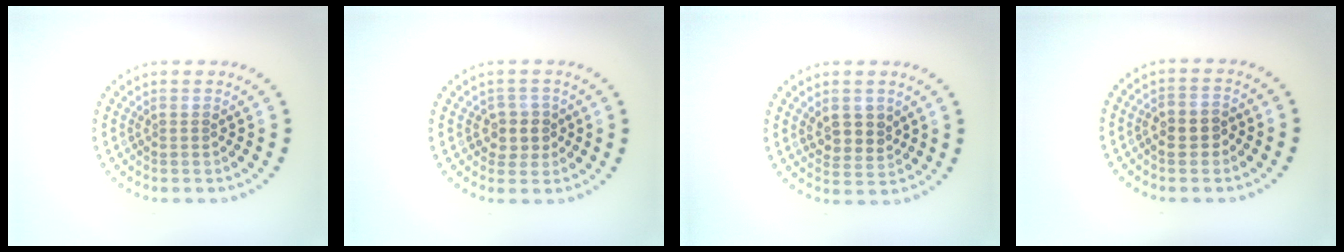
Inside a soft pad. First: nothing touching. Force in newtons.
{"total": 2.3, "press": 2.0, "slide": 1.0}
{"total": 2.9, "press": 2.7, "slide": 0.9}
{"total": 2.6, "press": 2.6, "slide": 0.6}